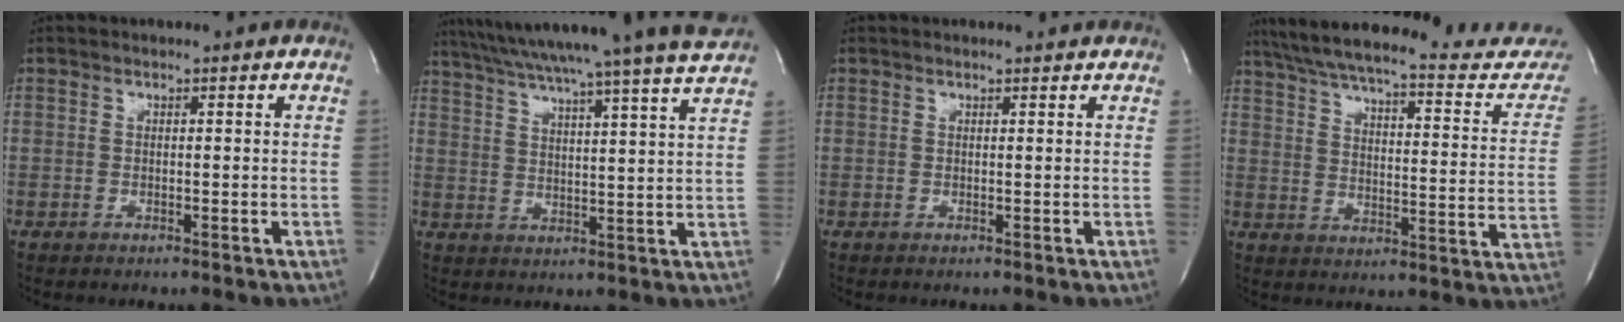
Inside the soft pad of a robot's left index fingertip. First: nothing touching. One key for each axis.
{"total": 23.0, "fx": 20.4, "fy": -2.2, "fz": 10.4, "tx": -0.177, "ty": -0.035, "tz": 0.274}
{"total": 1.8, "fx": 1.8, "fy": 0.2, "fz": 0.5, "tx": -0.011, "ty": 0.007, "tz": 0.016}
{"total": 28.6, "fx": 25.3, "fy": 4.4, "fz": 12.5, "tx": -0.193, "ty": -0.054, "tz": 0.316}